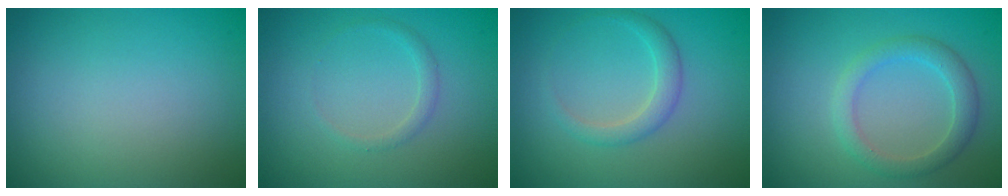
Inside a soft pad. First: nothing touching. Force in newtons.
{"total": 1.0, "press": 1.0, "slide": 0.0}
{"total": 1.9, "press": 1.9, "slide": 0.1}
{"total": 2.8, "press": 2.8, "slide": 0.1}